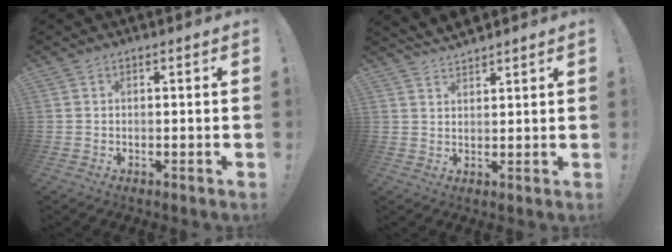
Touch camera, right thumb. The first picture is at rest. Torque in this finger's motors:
{"motor_torque": [-1.50, 1.43, 0.76, 1.37, -0.01]}